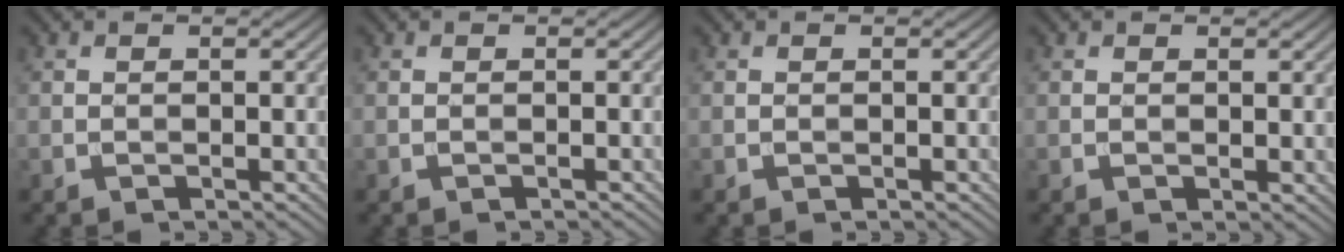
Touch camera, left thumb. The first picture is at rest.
{"total": 0.0}
{"total": 0.0}
{"total": 0.8, "force": [0.4, 0.4, 0.6], "torque": [-0.006, -0.005, 0.007]}